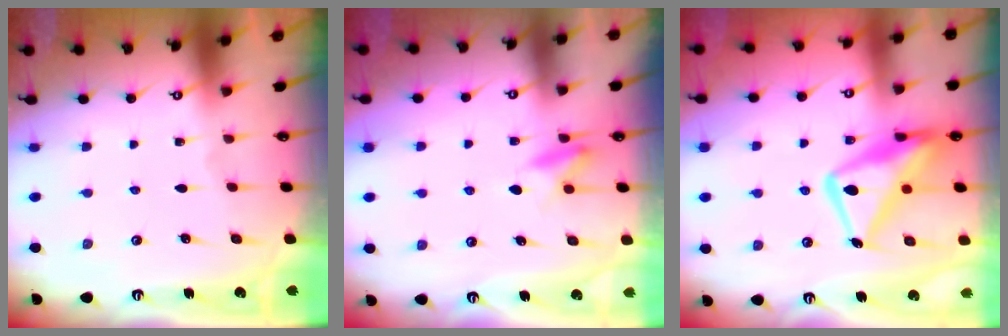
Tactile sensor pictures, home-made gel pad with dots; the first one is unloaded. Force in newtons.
{"total": 7.8, "press": 7.7, "slide": 1.1}
{"total": 17.1, "press": 17.1, "slide": 1.7}